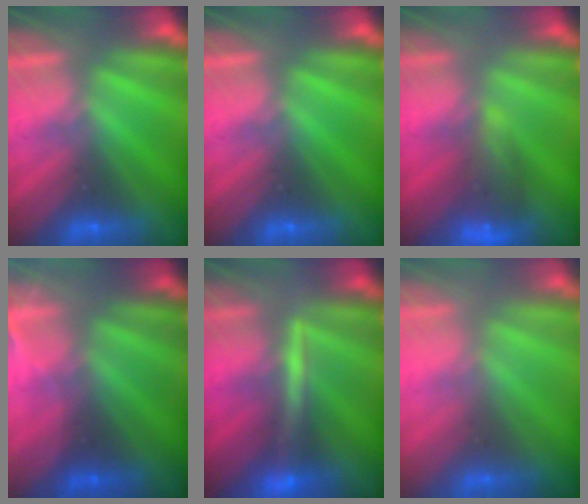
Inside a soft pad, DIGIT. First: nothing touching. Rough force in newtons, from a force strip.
{"total": 0.0}
{"total": 6.2}
{"total": 2.9}
{"total": 2.4}
{"total": 2.7}